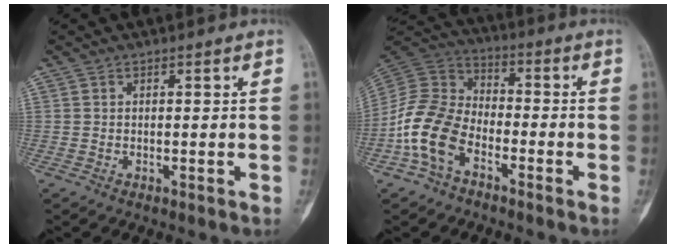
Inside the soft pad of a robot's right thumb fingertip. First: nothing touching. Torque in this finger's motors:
{"motor_torque": [2.03, 0.09, 1.38, -1.42, 0.08]}